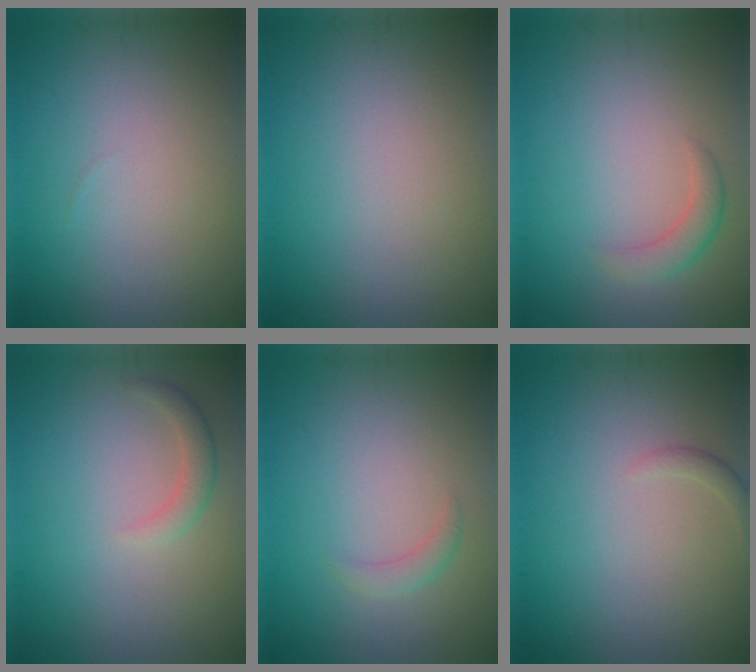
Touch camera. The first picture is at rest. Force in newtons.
{"total": 0.0}
{"total": 2.0, "press": 2.0, "slide": 0.1}
{"total": 1.6, "press": 1.6, "slide": 0.1}
{"total": 1.2, "press": 1.2, "slide": 0.1}
{"total": 0.9, "press": 0.9, "slide": 0.1}